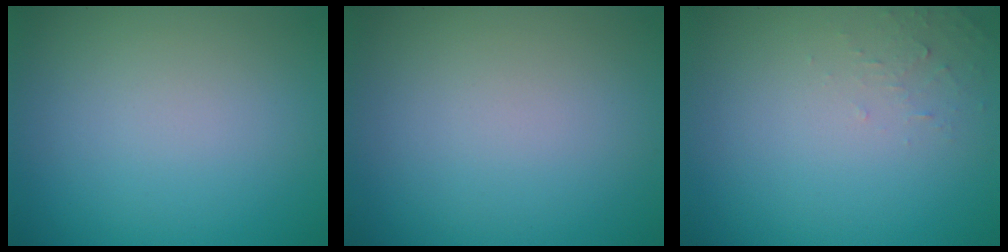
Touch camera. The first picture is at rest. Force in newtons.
{"total": 0.0}
{"total": 0.9, "press": 0.9, "slide": 0.1}